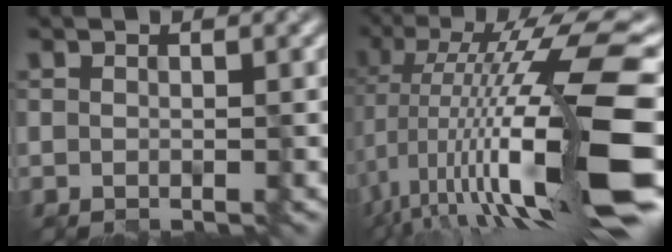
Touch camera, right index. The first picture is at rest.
{"total": 16.8, "force": [-2.3, 3.8, 16.2], "torque": [-0.268, 0.018, -0.043]}